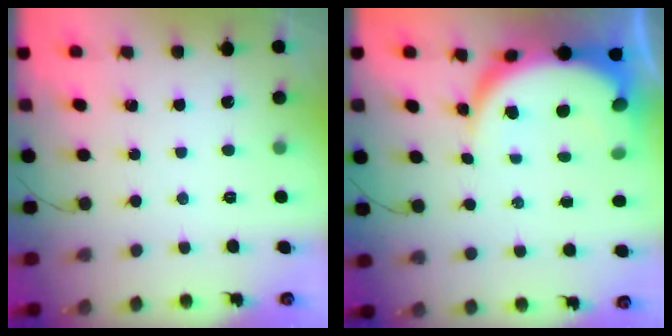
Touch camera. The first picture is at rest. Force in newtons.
{"total": 9.7, "press": 9.6, "slide": 1.2}